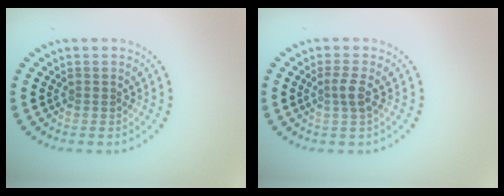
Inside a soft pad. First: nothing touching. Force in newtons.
{"total": 1.7, "press": 1.3, "slide": 1.1}